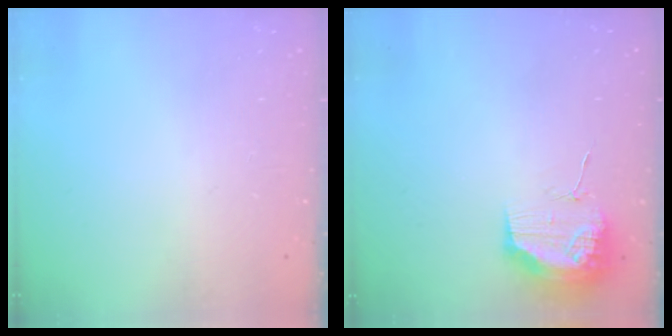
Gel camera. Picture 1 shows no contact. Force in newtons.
{"total": 12.3, "press": 12.3, "slide": 1.1}